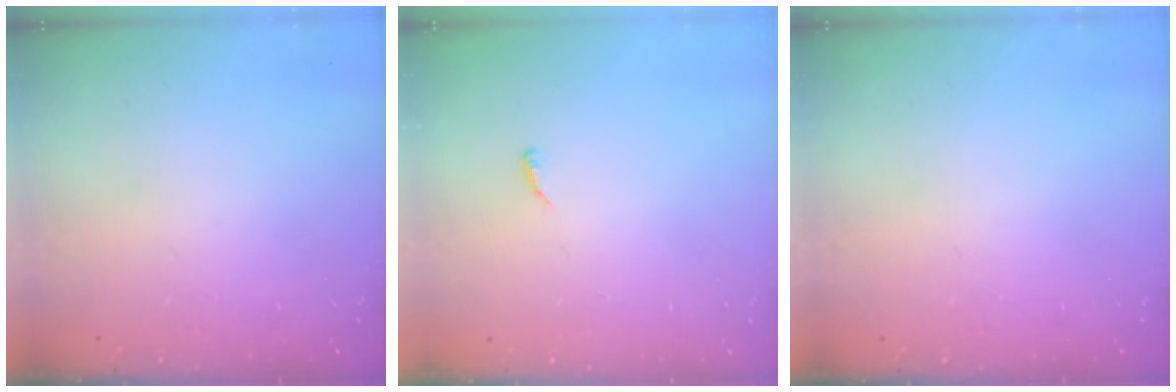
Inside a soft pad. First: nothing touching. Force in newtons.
{"total": 4.3, "press": 4.2, "slide": 0.6}
{"total": 0.0}